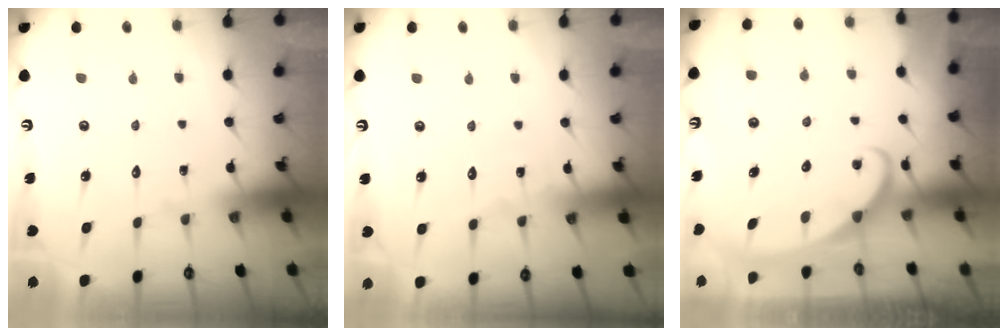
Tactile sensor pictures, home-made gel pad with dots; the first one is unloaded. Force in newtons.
{"total": 3.1, "press": 3.1, "slide": 0.4}
{"total": 2.5, "press": 2.5, "slide": 0.4}